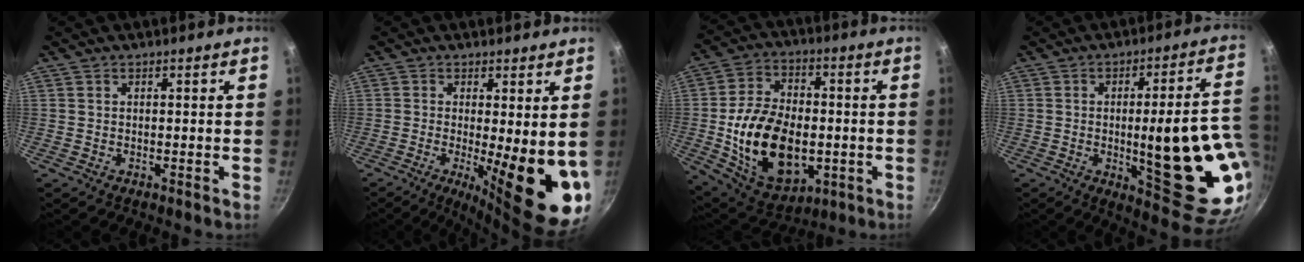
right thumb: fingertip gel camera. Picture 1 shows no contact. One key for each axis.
{"total": 14.9, "fx": -1.7, "fy": 4.2, "fz": 14.2, "tx": -0.174, "ty": -0.026, "tz": -0.016}
{"total": 21.1, "fx": -3.0, "fy": 13.7, "fz": 15.8, "tx": -0.257, "ty": 0.014, "tz": -0.034}
{"total": 23.6, "fx": -2.3, "fy": 6.6, "fz": 22.5, "tx": -0.271, "ty": -0.013, "tz": -0.016}